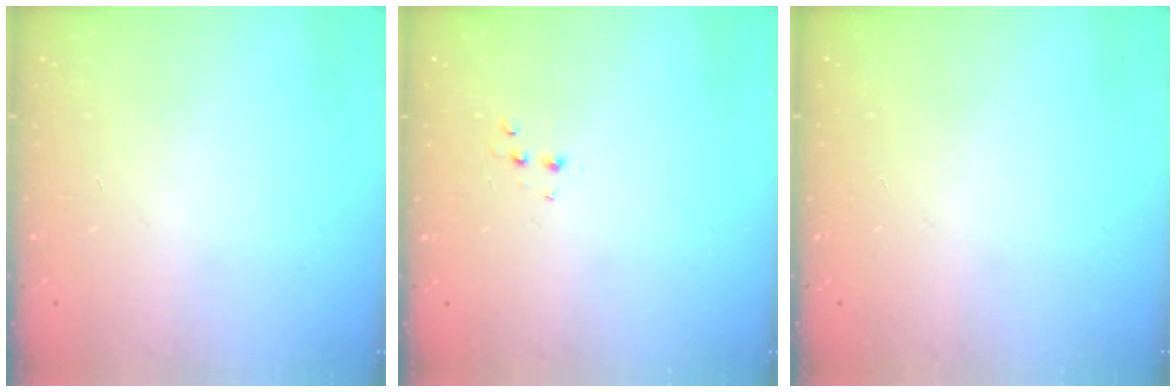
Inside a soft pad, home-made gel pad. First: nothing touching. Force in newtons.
{"total": 2.8, "press": 2.7, "slide": 0.6}
{"total": 0.0}